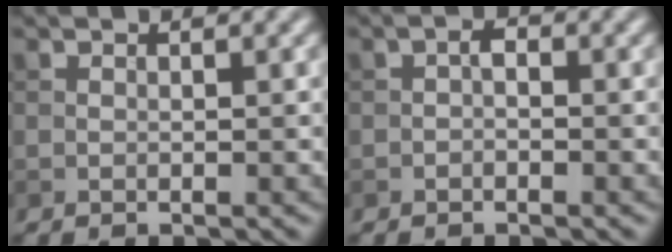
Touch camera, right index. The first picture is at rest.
{"total": 1.1, "force": [-0.5, 0.6, 0.8], "torque": [-0.012, 0.003, -0.011]}